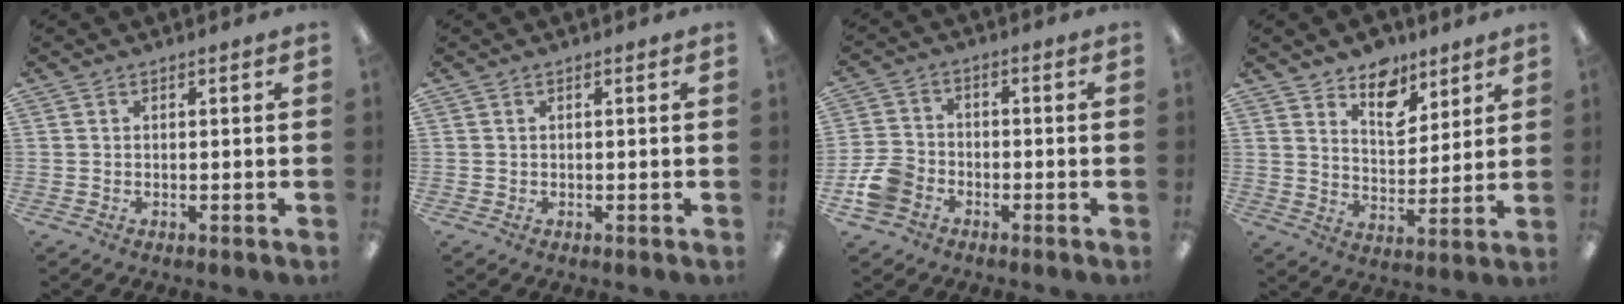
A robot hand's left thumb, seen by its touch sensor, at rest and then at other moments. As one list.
[{"total": 0.0}, {"total": 7.2, "force": [-3.6, 5.3, 3.4], "torque": [-0.076, 0.021, -0.067]}, {"total": 9.8, "force": [7.4, 5.3, 3.6], "torque": [-0.041, -0.051, 0.132]}]